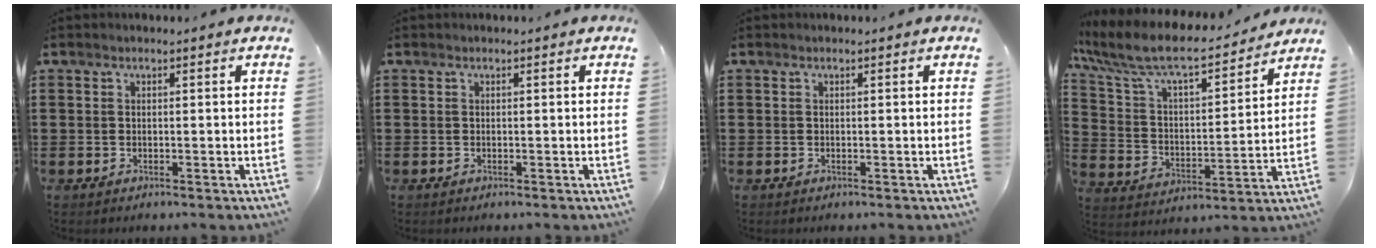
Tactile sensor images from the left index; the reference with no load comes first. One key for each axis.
{"total": 0.0}
{"total": 0.0}
{"total": 9.5, "fx": 8.0, "fy": 1.8, "fz": 4.7, "tx": -0.126, "ty": -0.049, "tz": 0.134}